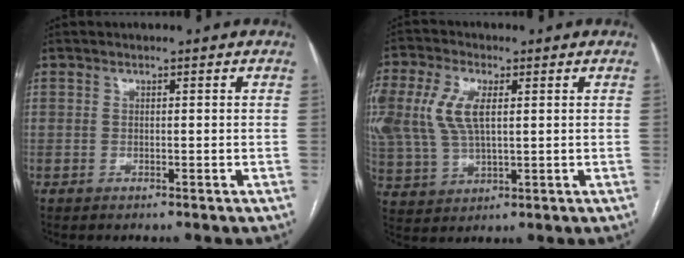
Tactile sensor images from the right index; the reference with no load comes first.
{"total": 13.2, "force": [3.1, 6.8, 10.9], "torque": [-0.268, 0.013, 0.066]}